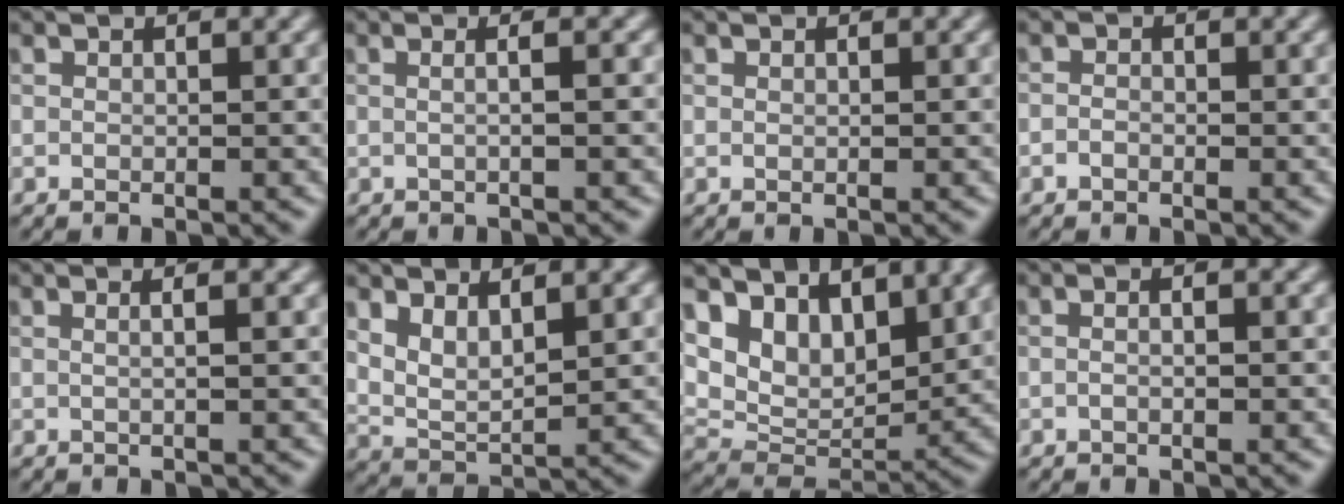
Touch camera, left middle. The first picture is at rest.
{"total": 3.0, "force": [0.6, 1.4, 2.6], "torque": [-0.010, 0.010, -0.019]}
{"total": 0.0}
{"total": 0.7, "force": [-0.4, 0.5, 0.4], "torque": [-0.008, -0.001, -0.010]}
{"total": 2.5, "force": [0.6, 1.1, 2.1], "torque": [-0.013, 0.005, -0.017]}
{"total": 3.3, "force": [1.5, 1.4, 2.6], "torque": [-0.057, -0.010, 0.035]}
{"total": 6.7, "force": [4.2, 3.8, 3.6], "torque": [-0.068, -0.012, 0.071]}
{"total": 3.2, "force": [0.9, 1.7, 2.6], "torque": [-0.011, 0.020, -0.023]}